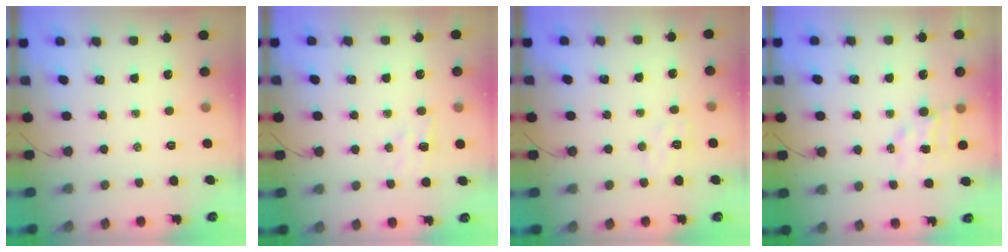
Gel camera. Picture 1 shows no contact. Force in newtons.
{"total": 5.4, "press": 5.3, "slide": 1.2}
{"total": 5.9, "press": 5.8, "slide": 1.0}
{"total": 4.7, "press": 4.6, "slide": 0.9}